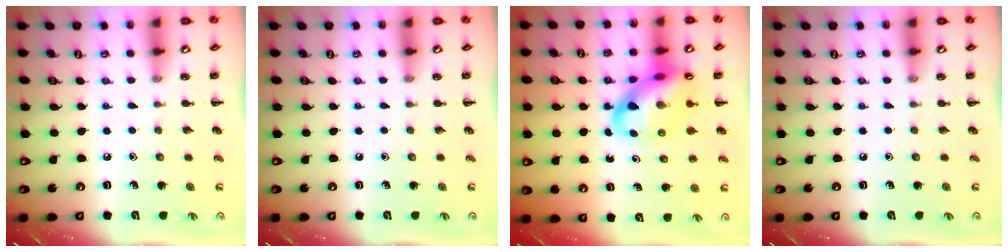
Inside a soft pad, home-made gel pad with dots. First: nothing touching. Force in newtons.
{"total": 0.0}
{"total": 15.2, "press": 14.7, "slide": 3.9}
{"total": 0.0}